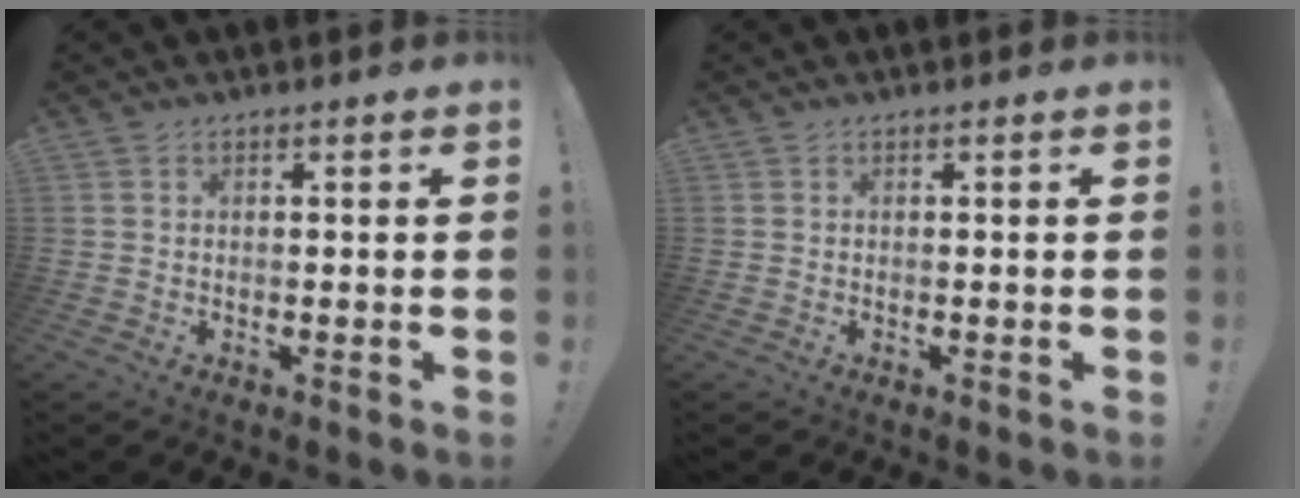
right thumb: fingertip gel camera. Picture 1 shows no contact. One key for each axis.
{"total": 0.0}